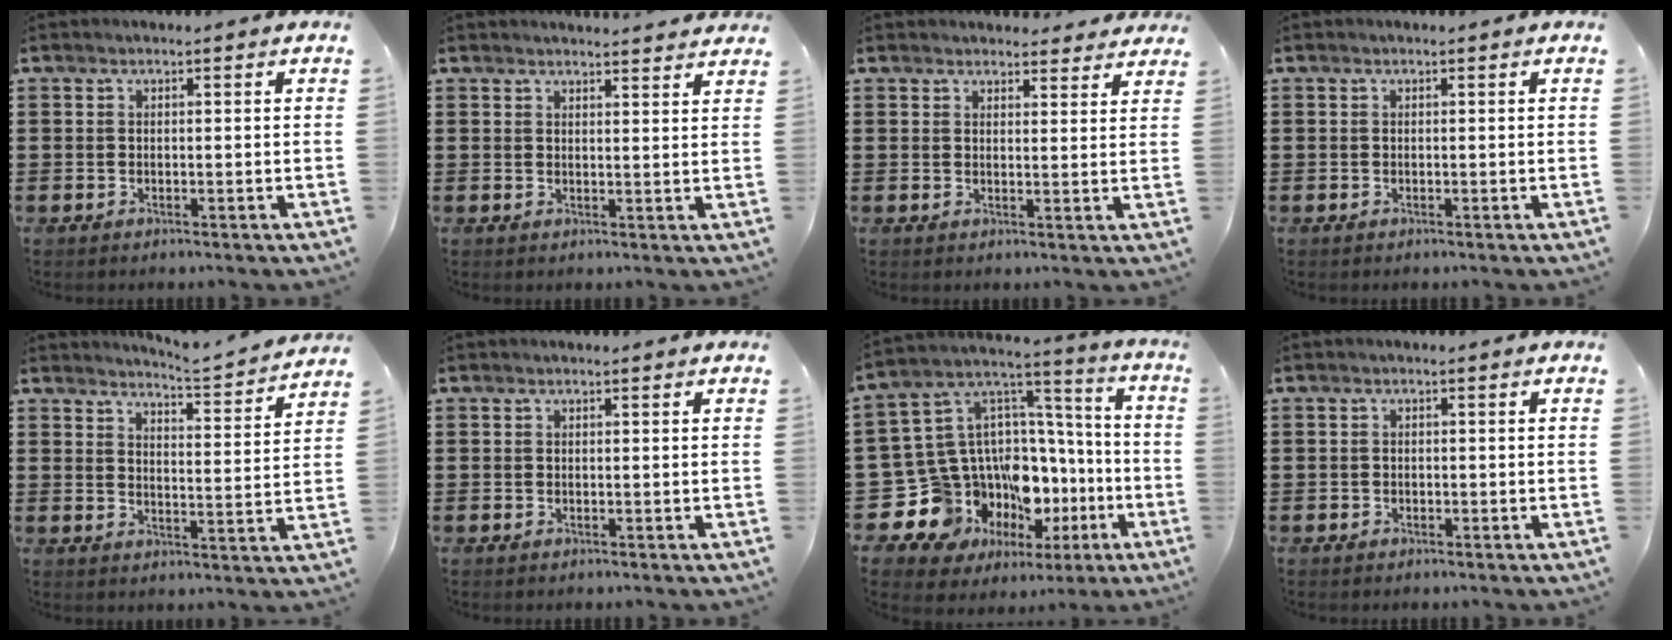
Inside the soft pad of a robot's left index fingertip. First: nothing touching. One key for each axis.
{"total": 2.3, "fx": 2.3, "fy": -0.2, "fz": 0.2, "tx": -0.001, "ty": -0.008, "tz": 0.043}
{"total": 2.9, "fx": 2.8, "fy": 0.6, "fz": 0.3, "tx": -0.004, "ty": -0.010, "tz": 0.052}
{"total": 0.0}
{"total": 4.1, "fx": 3.9, "fy": -0.8, "fz": 0.8, "tx": -0.026, "ty": -0.036, "tz": 0.062}
{"total": 0.0}
{"total": 16.7, "fx": -7.3, "fy": 12.8, "fz": 7.7, "tx": -0.199, "ty": -0.054, "tz": -0.073}
{"total": 0.6, "fx": -0.2, "fy": 0.6, "fz": 0.1, "tx": -0.006, "ty": 0.002, "tz": -0.006}